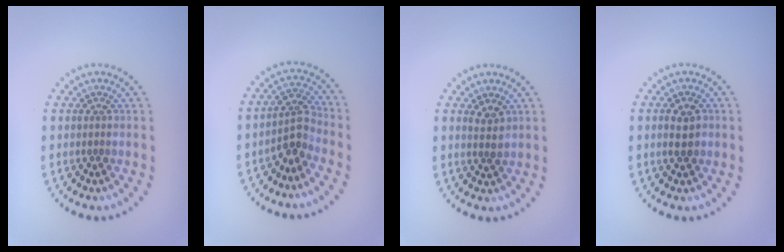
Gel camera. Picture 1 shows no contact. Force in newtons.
{"total": 2.7, "press": 1.9, "slide": 1.8}
{"total": 1.2, "press": 1.1, "slide": 0.4}
{"total": 2.2, "press": 2.2, "slide": 0.2}